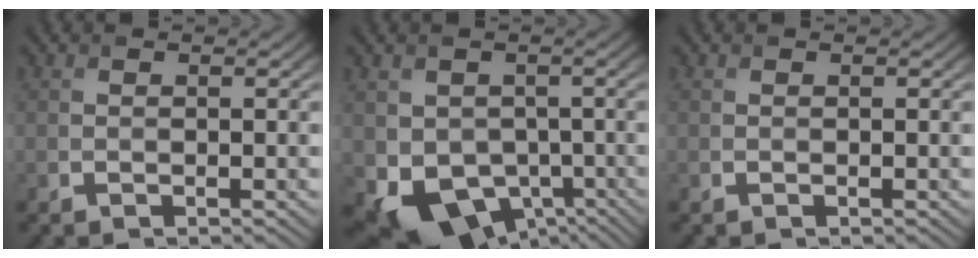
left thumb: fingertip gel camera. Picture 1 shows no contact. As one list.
[{"total": 8.3, "force": [-2.0, 6.7, 4.4], "torque": [-0.080, -0.034, -0.028]}, {"total": 0.0}]